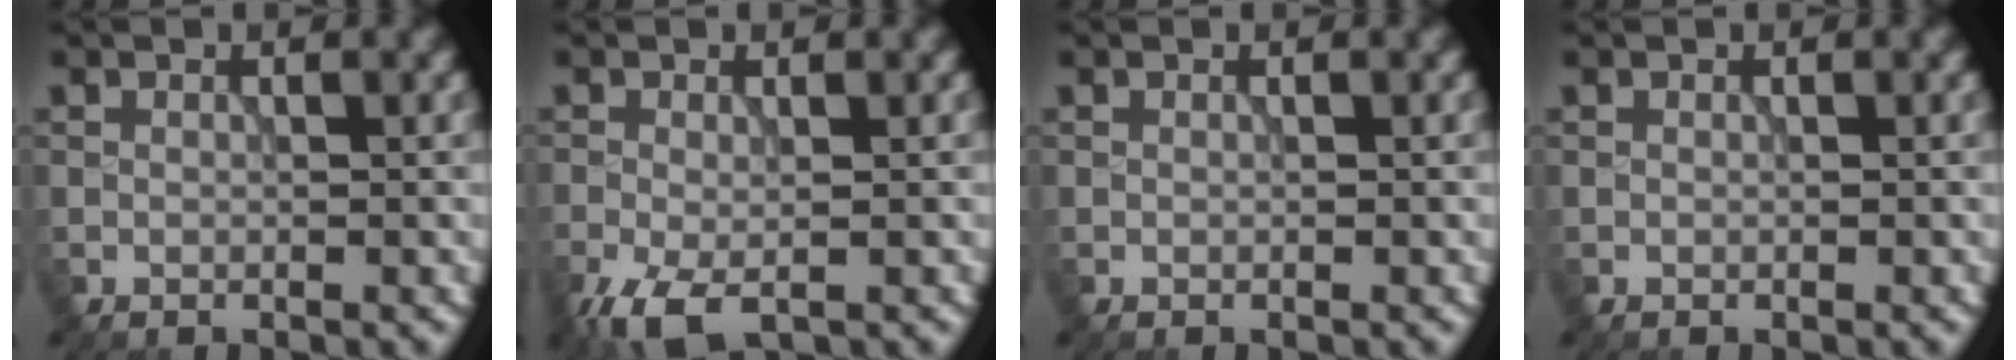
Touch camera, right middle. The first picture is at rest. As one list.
[{"total": 3.8, "force": [-2.0, 1.6, 2.8], "torque": [-0.065, -0.010, -0.038]}, {"total": 0.0}, {"total": 0.0}]